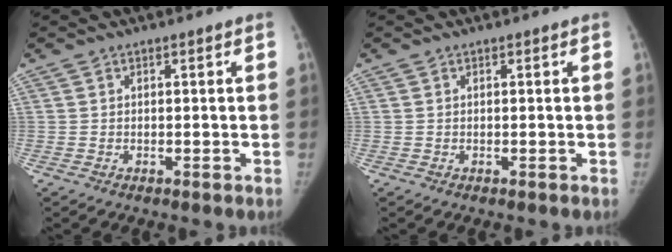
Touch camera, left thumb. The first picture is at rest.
{"total": 0.0}